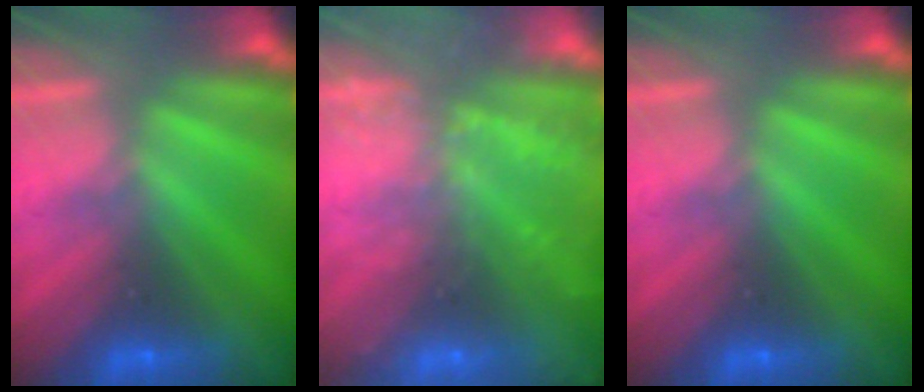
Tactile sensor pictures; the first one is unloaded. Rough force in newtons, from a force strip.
{"total": 7.3}
{"total": 0.0}